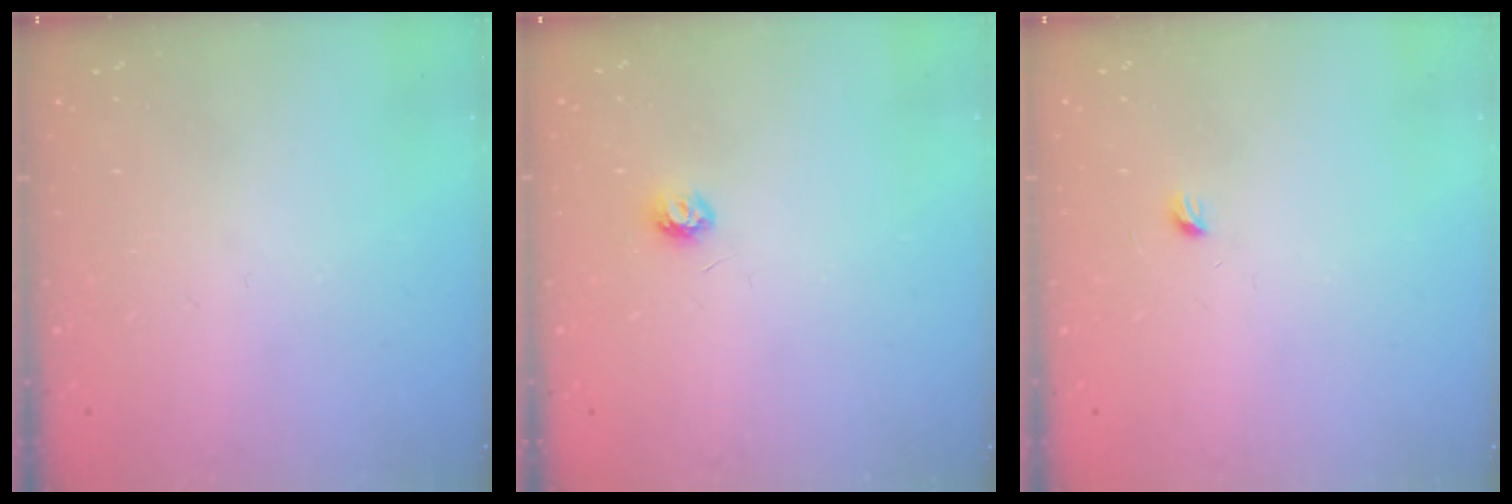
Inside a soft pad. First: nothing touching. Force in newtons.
{"total": 4.6, "press": 4.6, "slide": 0.5}
{"total": 2.9, "press": 2.9, "slide": 0.4}